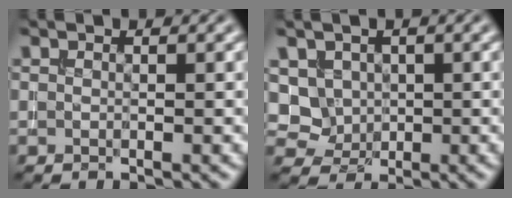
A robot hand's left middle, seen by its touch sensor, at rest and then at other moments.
{"total": 3.1, "force": [1.0, 2.7, 1.2], "torque": [-0.034, -0.002, 0.036]}